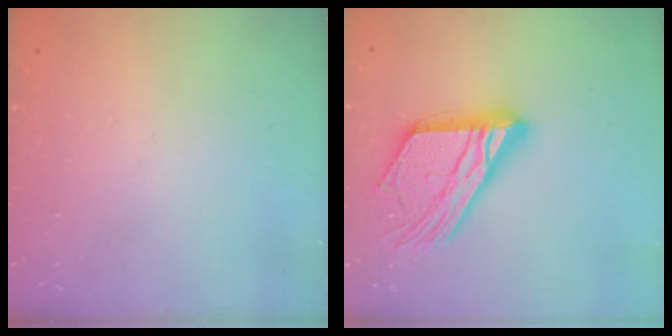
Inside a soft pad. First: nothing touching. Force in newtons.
{"total": 21.6, "press": 21.5, "slide": 1.9}